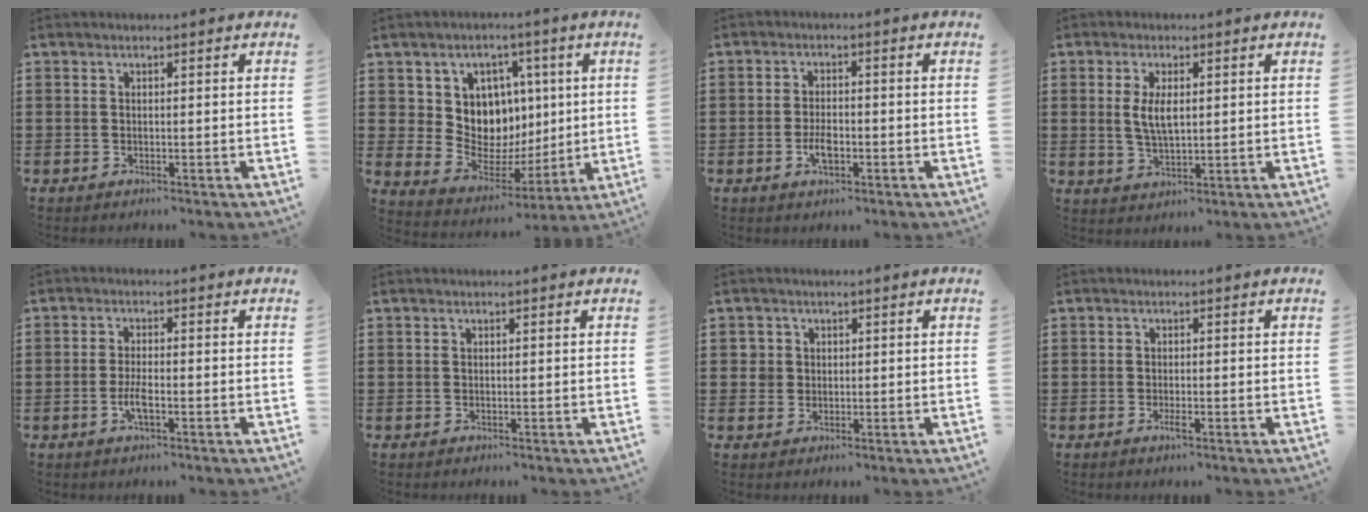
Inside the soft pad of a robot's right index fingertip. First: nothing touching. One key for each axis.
{"total": 9.0, "fx": 2.7, "fy": 8.2, "fz": 2.6, "tx": -0.069, "ty": -0.029, "tz": 0.056}
{"total": 3.2, "fx": -1.1, "fy": 1.3, "fz": 2.7, "tx": -0.064, "ty": -0.004, "tz": -0.024}
{"total": 4.4, "fx": 0.7, "fy": 1.9, "fz": 4.0, "tx": -0.081, "ty": 0.007, "tz": 0.011}
{"total": 3.1, "fx": -1.2, "fy": 0.7, "fz": 2.8, "tx": -0.063, "ty": -0.006, "tz": -0.025}
{"total": 0.0}
{"total": 2.1, "fx": 0.4, "fy": 2.0, "fz": 0.3, "tx": -0.016, "ty": 0.010, "tz": 0.005}
{"total": 1.5, "fx": -0.7, "fy": 0.2, "fz": 1.3, "tx": -0.033, "ty": -0.007, "tz": -0.014}